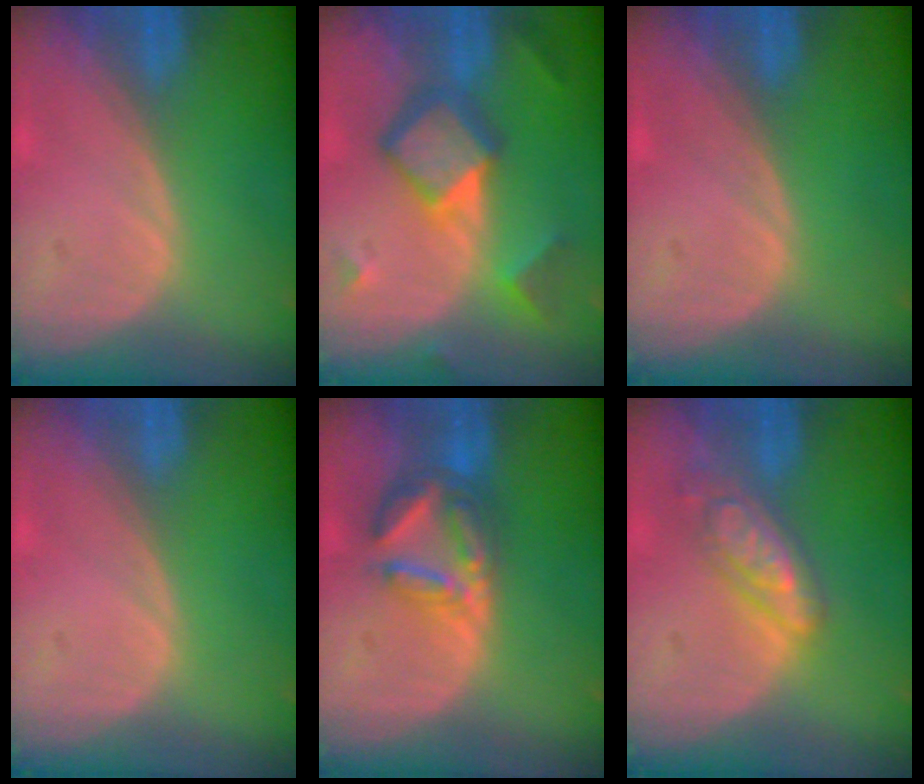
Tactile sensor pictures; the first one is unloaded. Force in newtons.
{"total": 7.9, "press": 7.9, "slide": 0.4}
{"total": 0.0}
{"total": 0.0}
{"total": 7.2, "press": 6.3, "slide": 3.5}
{"total": 6.0, "press": 5.9, "slide": 0.4}